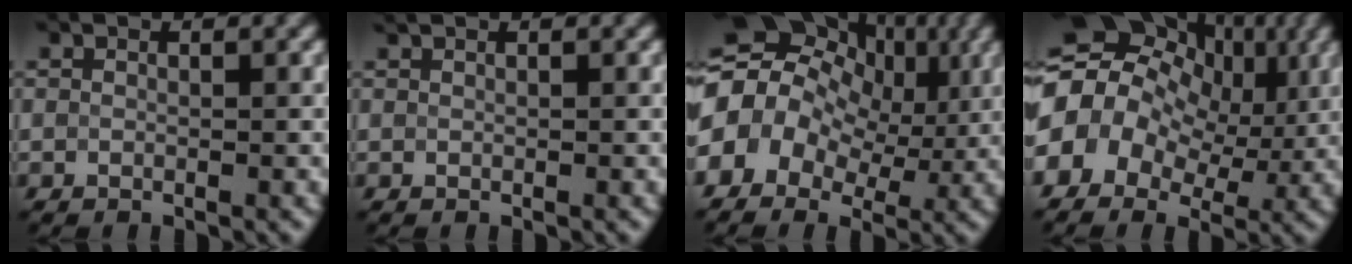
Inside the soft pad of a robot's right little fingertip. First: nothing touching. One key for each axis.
{"total": 0.0}
{"total": 13.7, "fx": 1.7, "fy": 10.7, "fz": 8.4, "tx": -0.145, "ty": 0.025, "tz": 0.012}
{"total": 15.3, "fx": 2.1, "fy": 12.1, "fz": 9.2, "tx": -0.165, "ty": 0.027, "tz": 0.020}